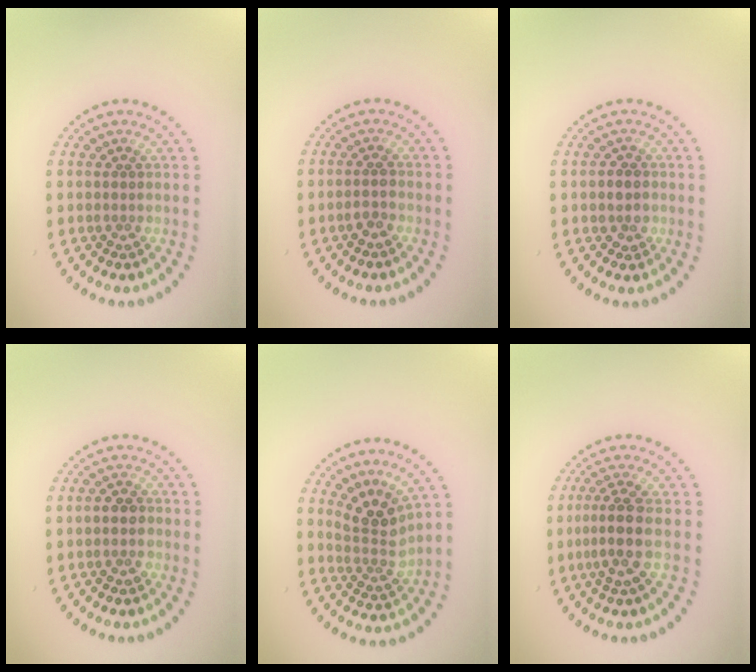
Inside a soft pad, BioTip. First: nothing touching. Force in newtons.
{"total": 1.3, "press": 1.2, "slide": 0.3}
{"total": 1.4, "press": 1.4, "slide": 0.4}
{"total": 1.8, "press": 1.7, "slide": 0.6}
{"total": 3.3, "press": 2.3, "slide": 2.4}
{"total": 3.0, "press": 2.3, "slide": 1.8}